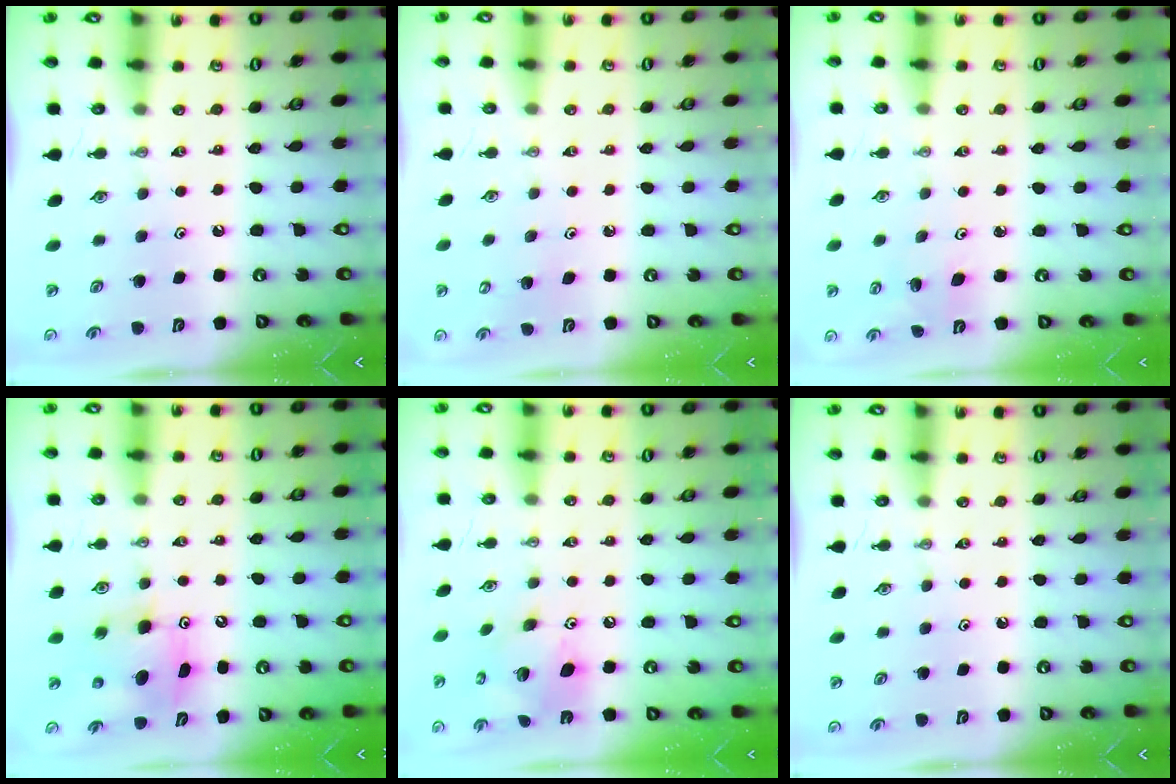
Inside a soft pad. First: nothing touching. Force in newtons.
{"total": 4.8, "press": 4.7, "slide": 0.4}
{"total": 2.5, "press": 2.5, "slide": 0.1}
{"total": 7.9, "press": 7.6, "slide": 2.3}
{"total": 13.4, "press": 13.3, "slide": 1.2}
{"total": 0.0}